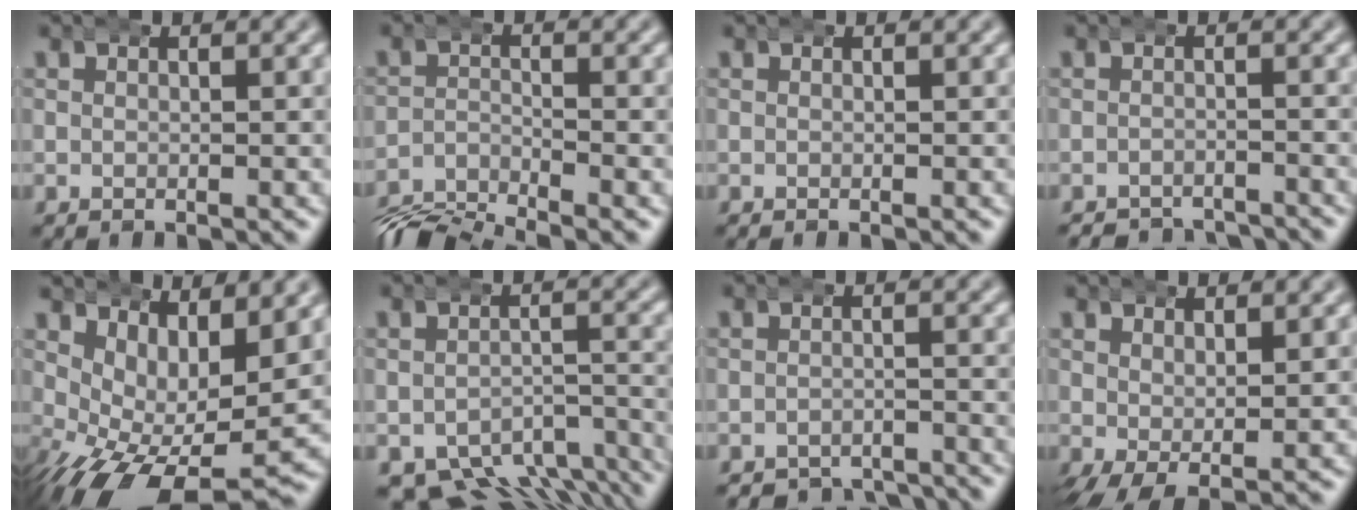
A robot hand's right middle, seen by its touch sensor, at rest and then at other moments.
{"total": 6.1, "force": [-5.7, 1.2, 1.6], "torque": [-0.017, -0.015, -0.095]}
{"total": 0.0}
{"total": 4.8, "force": [-4.7, 0.7, 0.1], "torque": [0.007, -0.018, -0.073]}
{"total": 7.8, "force": [-0.6, 4.4, 6.4], "torque": [-0.124, -0.046, 0.014]}
{"total": 9.7, "force": [-7.5, 4.8, 3.9], "torque": [-0.051, -0.035, -0.108]}
{"total": 6.0, "force": [-5.9, 1.2, 0.5], "torque": [0.008, -0.020, -0.091]}
{"total": 2.5, "force": [-0.6, 1.0, 2.2], "torque": [-0.038, -0.022, 0.008]}